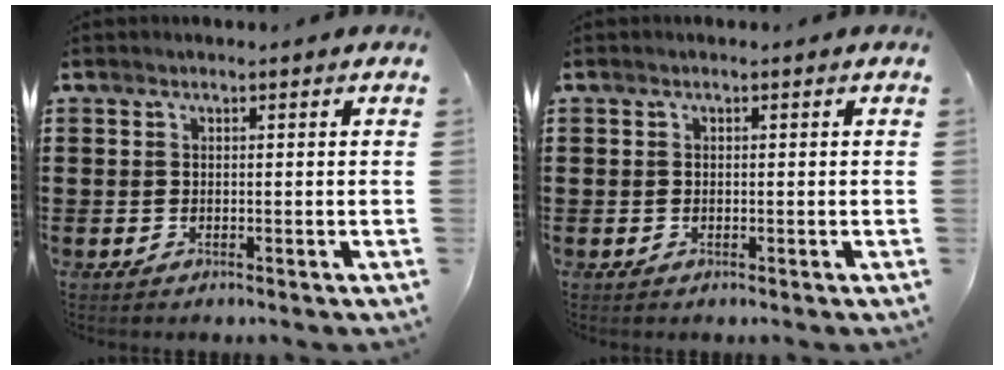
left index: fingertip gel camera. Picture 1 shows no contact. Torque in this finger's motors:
{"motor_torque": [-0.09, 0.04, -0.01, -0.01]}